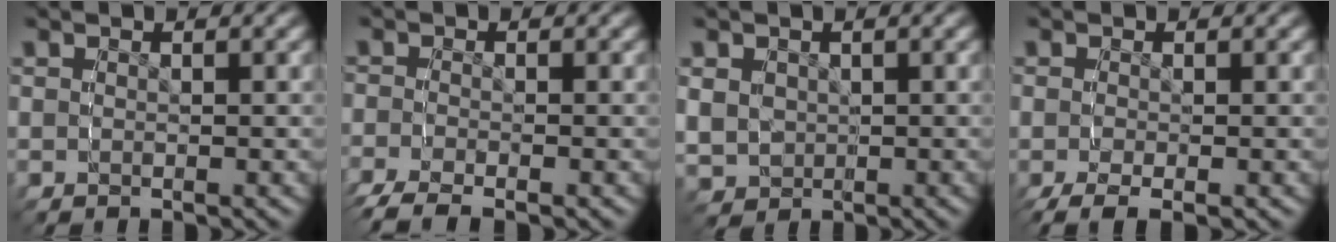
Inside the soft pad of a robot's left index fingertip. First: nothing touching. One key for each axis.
{"total": 4.1, "fx": -3.2, "fy": 1.8, "fz": 1.8, "tx": -0.036, "ty": -0.010, "tz": -0.050}
{"total": 4.3, "fx": 0.0, "fy": 3.9, "fz": 1.6, "tx": -0.041, "ty": -0.024, "tz": 0.014}
{"total": 3.2, "fx": -1.6, "fy": 1.5, "fz": 2.2, "tx": -0.036, "ty": -0.010, "tz": -0.020}